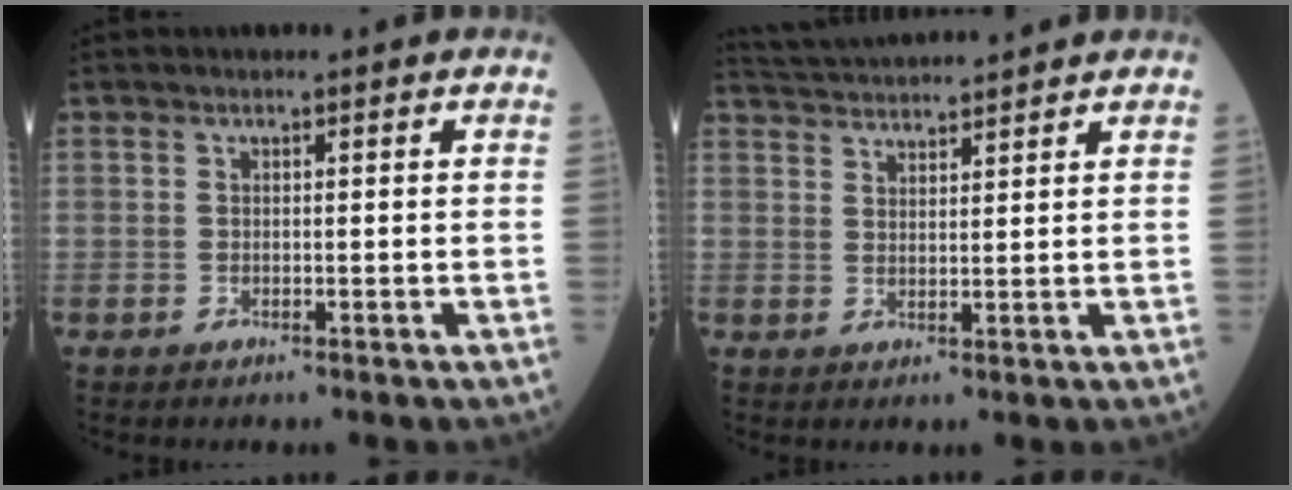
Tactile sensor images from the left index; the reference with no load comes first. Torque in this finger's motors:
{"motor_torque": [-0.76, -1.38, 0.08, 0.03]}